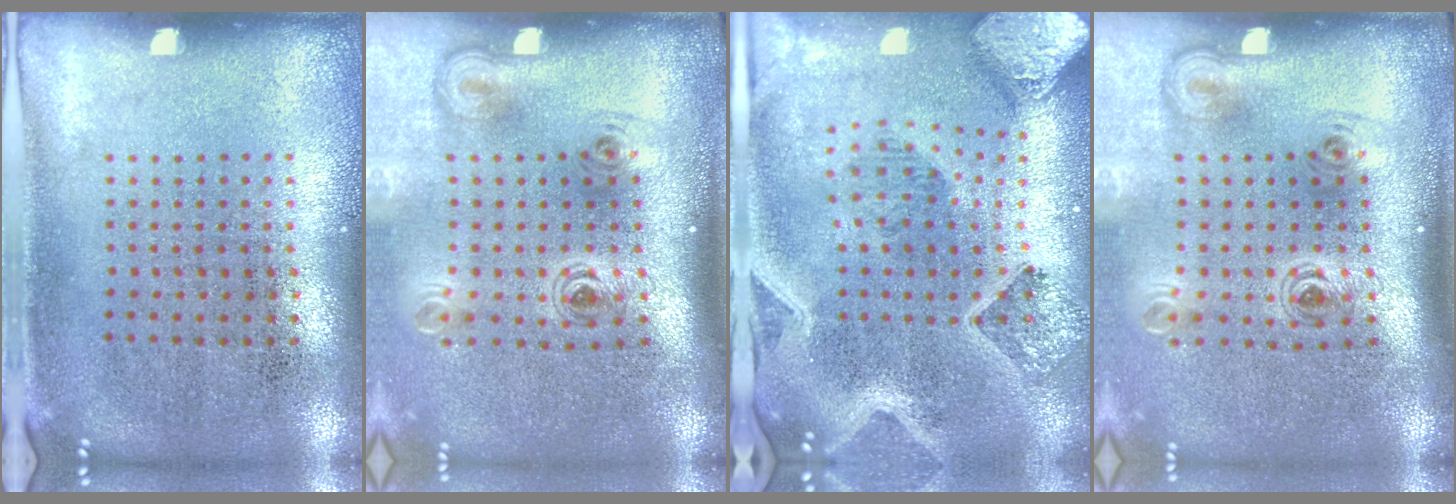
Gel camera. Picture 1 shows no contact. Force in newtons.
{"total": 2.2, "press": 1.5, "slide": 1.7}
{"total": 3.3, "press": 2.8, "slide": 1.8}
{"total": 2.2, "press": 1.5, "slide": 1.7}